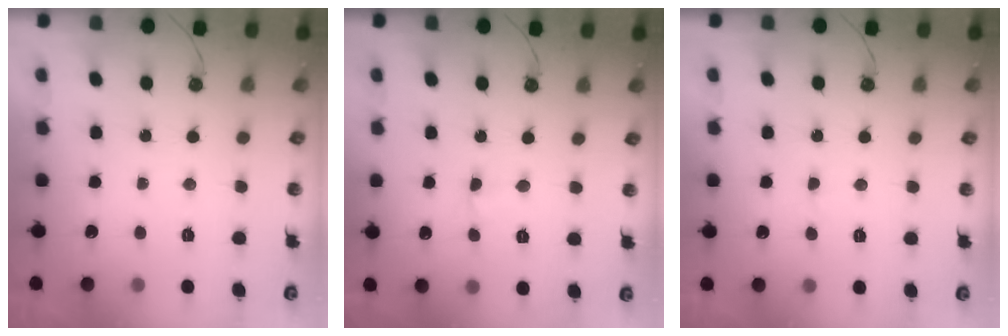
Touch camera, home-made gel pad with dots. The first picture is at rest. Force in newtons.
{"total": 1.6, "press": 1.4, "slide": 0.6}
{"total": 2.5, "press": 2.5, "slide": 0.4}